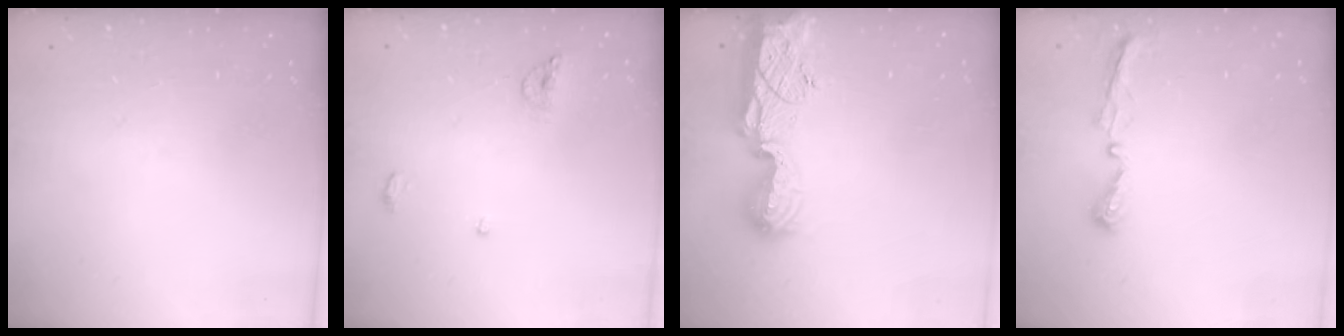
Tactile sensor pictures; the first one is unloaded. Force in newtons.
{"total": 5.9, "press": 5.6, "slide": 1.7}
{"total": 15.4, "press": 14.2, "slide": 6.0}
{"total": 5.5, "press": 5.5, "slide": 0.5}